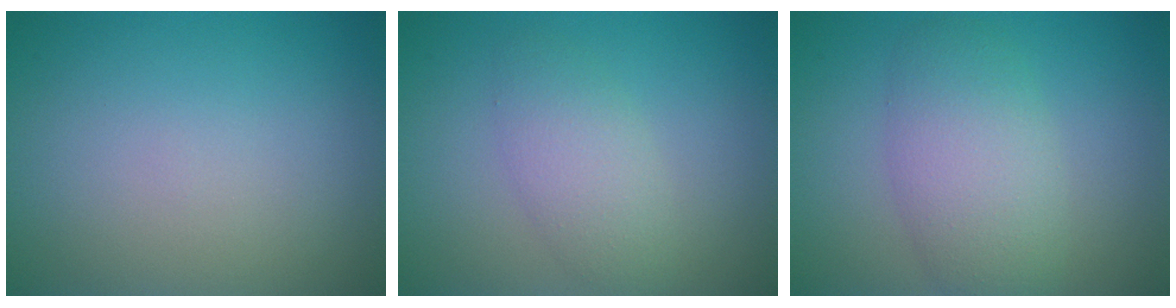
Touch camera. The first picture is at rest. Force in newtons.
{"total": 2.6, "press": 2.6, "slide": 0.3}
{"total": 5.1, "press": 5.1, "slide": 0.2}